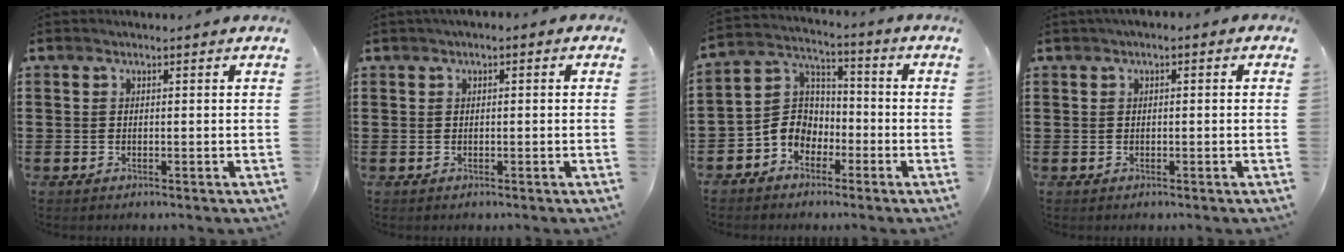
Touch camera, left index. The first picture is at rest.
{"total": 0.7, "force": [-0.2, 0.3, 0.6], "torque": [-0.011, 0.002, -0.004]}
{"total": 6.3, "force": [-3.2, 5.1, 1.8], "torque": [-0.064, 0.009, -0.072]}
{"total": 0.8, "force": [-0.3, 0.4, 0.6], "torque": [-0.012, 0.001, -0.007]}